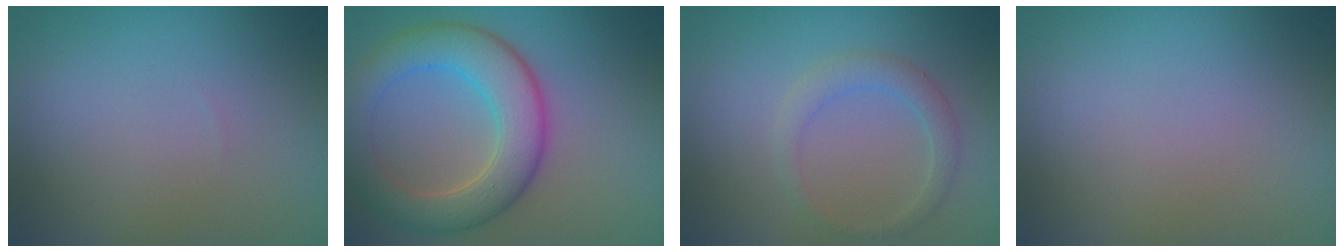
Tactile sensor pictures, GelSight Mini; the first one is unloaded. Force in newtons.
{"total": 6.8, "press": 6.8, "slide": 0.5}
{"total": 1.9, "press": 1.9, "slide": 0.1}
{"total": 0.0}